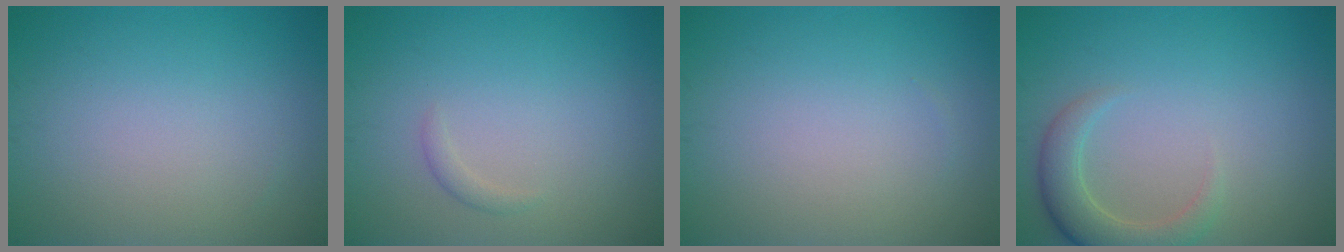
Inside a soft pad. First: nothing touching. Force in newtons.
{"total": 0.8, "press": 0.8, "slide": 0.1}
{"total": 0.0}
{"total": 3.6, "press": 3.5, "slide": 0.5}